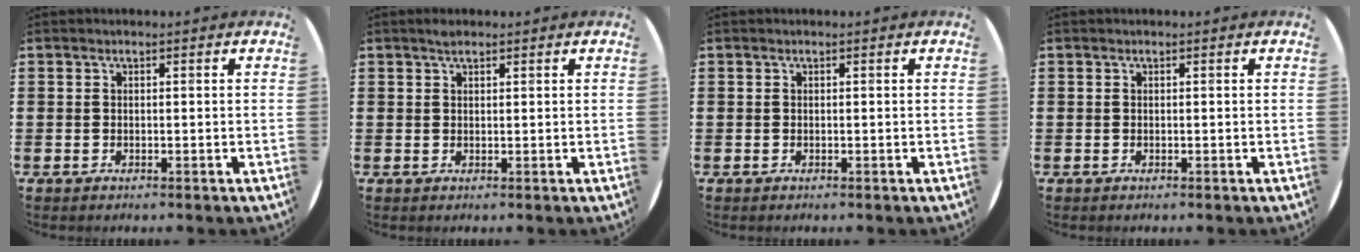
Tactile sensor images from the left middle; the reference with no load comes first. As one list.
[{"total": 1.1, "force": [0.9, 0.3, 0.5], "torque": [-0.003, 0.000, 0.015]}, {"total": 0.0}, {"total": 0.0}]